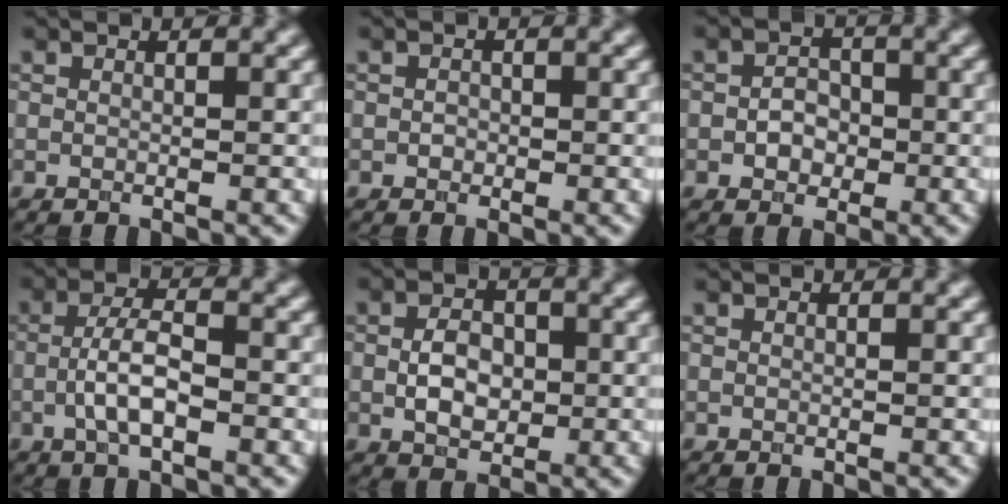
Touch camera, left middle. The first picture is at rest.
{"total": 0.8, "force": [-0.1, 0.7, 0.3], "torque": [-0.004, -0.004, -0.003]}
{"total": 2.4, "force": [-0.5, 1.9, 1.4], "torque": [-0.021, 0.001, -0.014]}
{"total": 3.7, "force": [-1.1, 1.2, 3.3], "torque": [-0.067, 0.004, -0.025]}
{"total": 3.8, "force": [-0.2, 2.6, 2.7], "torque": [-0.052, 0.000, -0.006]}
{"total": 0.0}